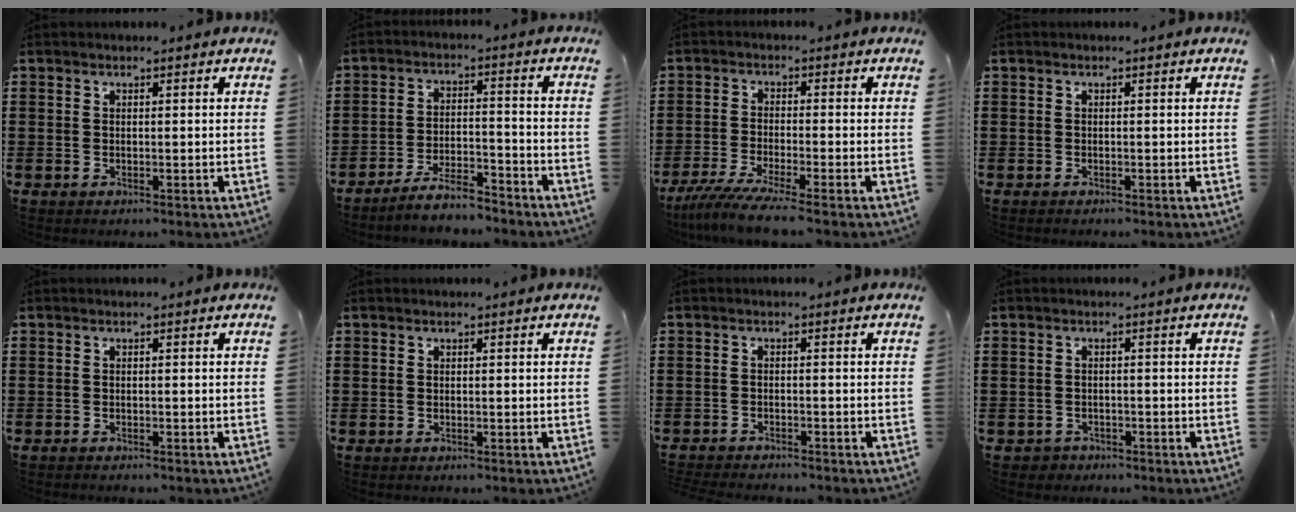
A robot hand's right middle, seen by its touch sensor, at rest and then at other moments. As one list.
[{"total": 5.7, "force": [-5.3, 0.4, 2.3], "torque": [-0.051, -0.004, -0.104]}, {"total": 5.2, "force": [-4.4, -0.5, 2.7], "torque": [-0.066, -0.026, -0.085]}, {"total": 0.0}, {"total": 0.5, "force": [-0.5, -0.1, 0.0], "torque": [-0.001, -0.001, -0.011]}, {"total": 0.0}, {"total": 1.9, "force": [-1.9, 0.0, 0.0], "torque": [-0.005, -0.003, -0.040]}, {"total": 1.1, "force": [-0.9, 0.6, -0.1], "torque": [-0.004, 0.001, -0.022]}]